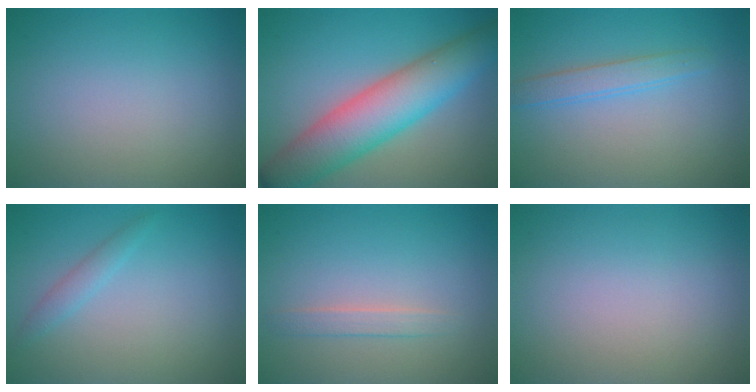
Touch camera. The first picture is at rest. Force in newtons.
{"total": 8.4, "press": 8.4, "slide": 0.4}
{"total": 2.1, "press": 2.1, "slide": 0.1}
{"total": 1.3, "press": 1.3, "slide": 0.0}
{"total": 1.3, "press": 1.3, "slide": 0.1}
{"total": 0.0}